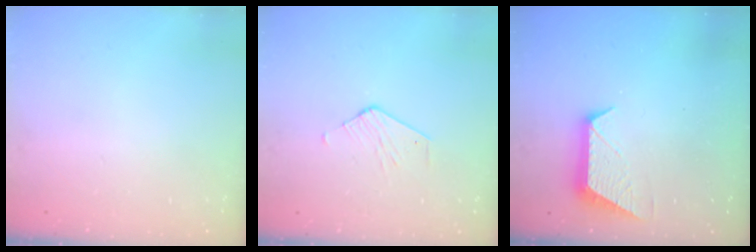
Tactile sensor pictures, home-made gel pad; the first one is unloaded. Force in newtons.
{"total": 2.5, "press": 2.5, "slide": 0.2}
{"total": 10.1, "press": 10.1, "slide": 0.5}